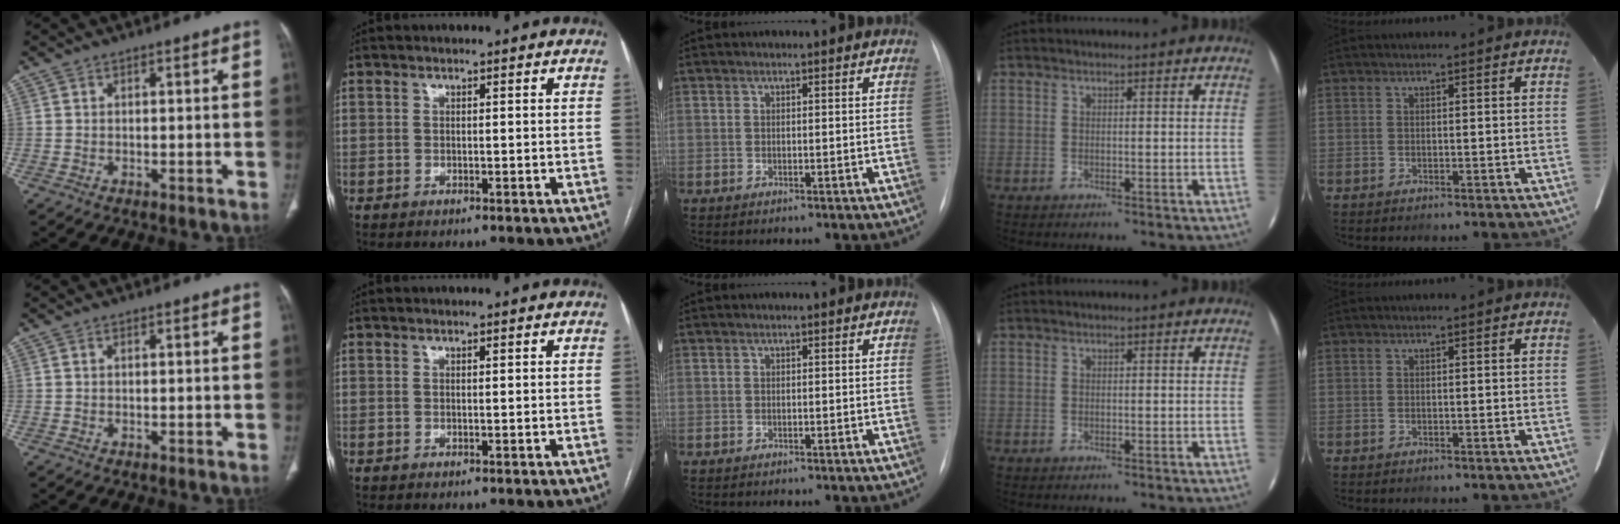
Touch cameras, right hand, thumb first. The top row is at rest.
{}